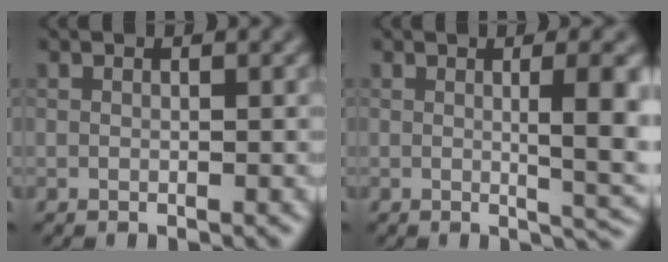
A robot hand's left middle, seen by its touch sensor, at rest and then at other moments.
{"total": 5.7, "force": [0.3, 1.4, 5.6], "torque": [-0.069, 0.001, 0.006]}